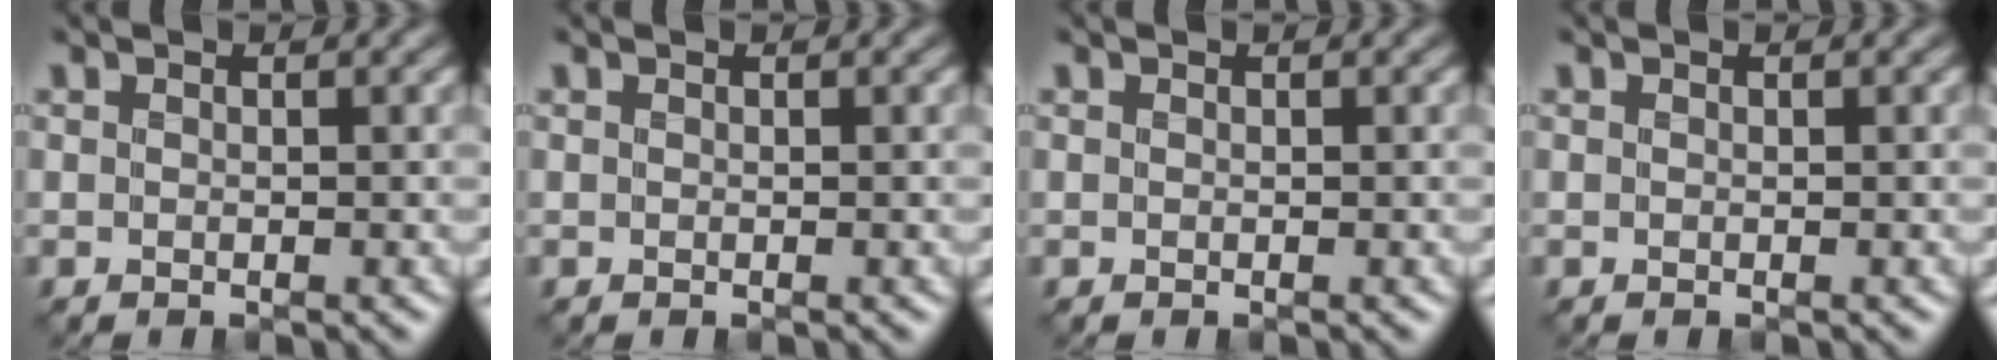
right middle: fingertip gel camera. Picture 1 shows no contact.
{"total": 0.0}
{"total": 0.0}
{"total": 0.0}